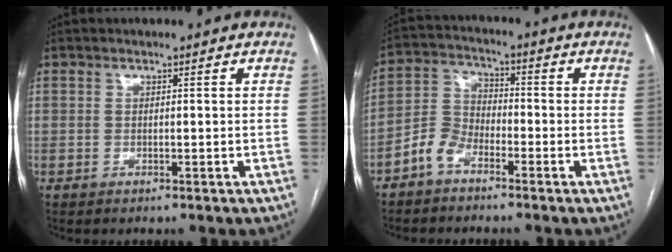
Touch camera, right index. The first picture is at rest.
{"total": 5.2, "force": [-3.6, 2.9, 2.3], "torque": [-0.054, 0.012, -0.080]}